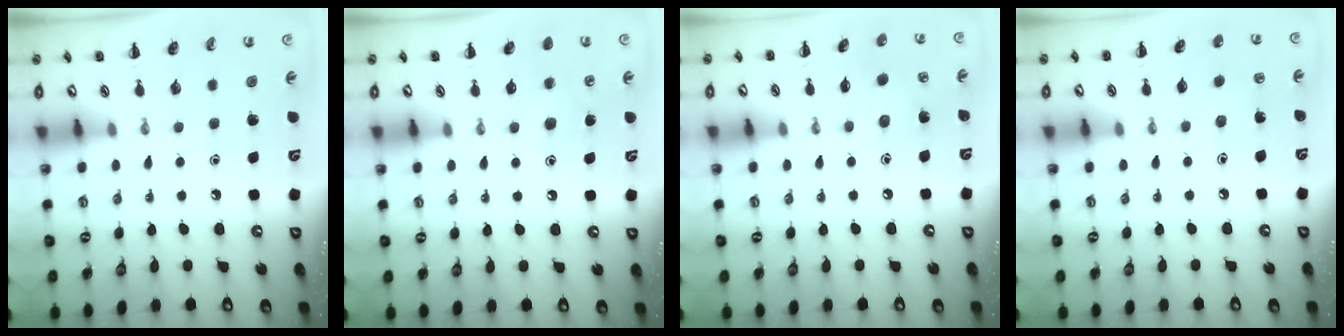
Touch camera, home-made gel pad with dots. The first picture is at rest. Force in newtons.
{"total": 5.5, "press": 5.2, "slide": 1.9}
{"total": 5.2, "press": 5.2, "slide": 0.7}
{"total": 1.4, "press": 1.3, "slide": 0.5}